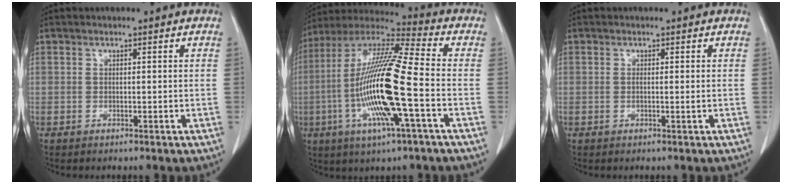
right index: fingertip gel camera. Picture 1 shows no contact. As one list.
[{"total": 18.8, "force": [-4.2, 1.2, 18.3], "torque": [-0.372, -0.008, -0.085]}, {"total": 0.7, "force": [0.0, -0.1, 0.7], "torque": [-0.014, -0.002, -0.002]}]